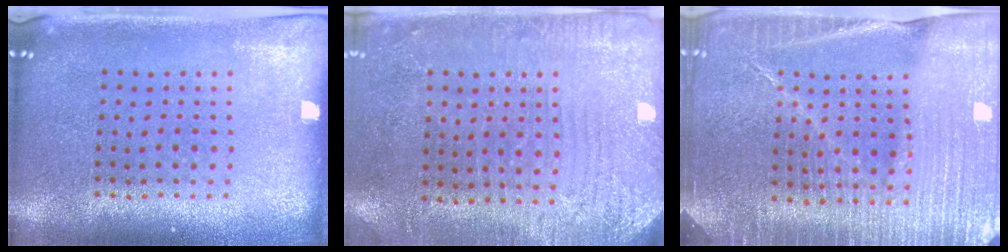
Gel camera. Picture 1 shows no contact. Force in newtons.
{"total": 2.8, "press": 2.6, "slide": 1.2}
{"total": 4.3, "press": 4.0, "slide": 1.7}